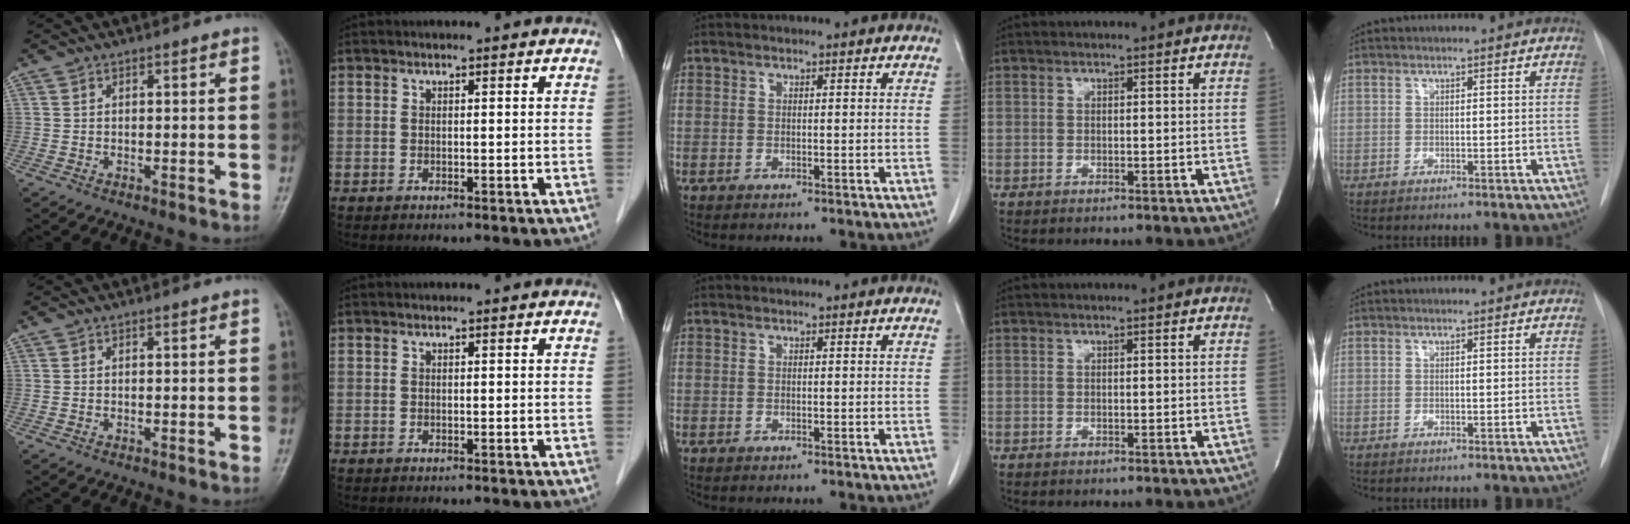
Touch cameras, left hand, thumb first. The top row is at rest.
{}